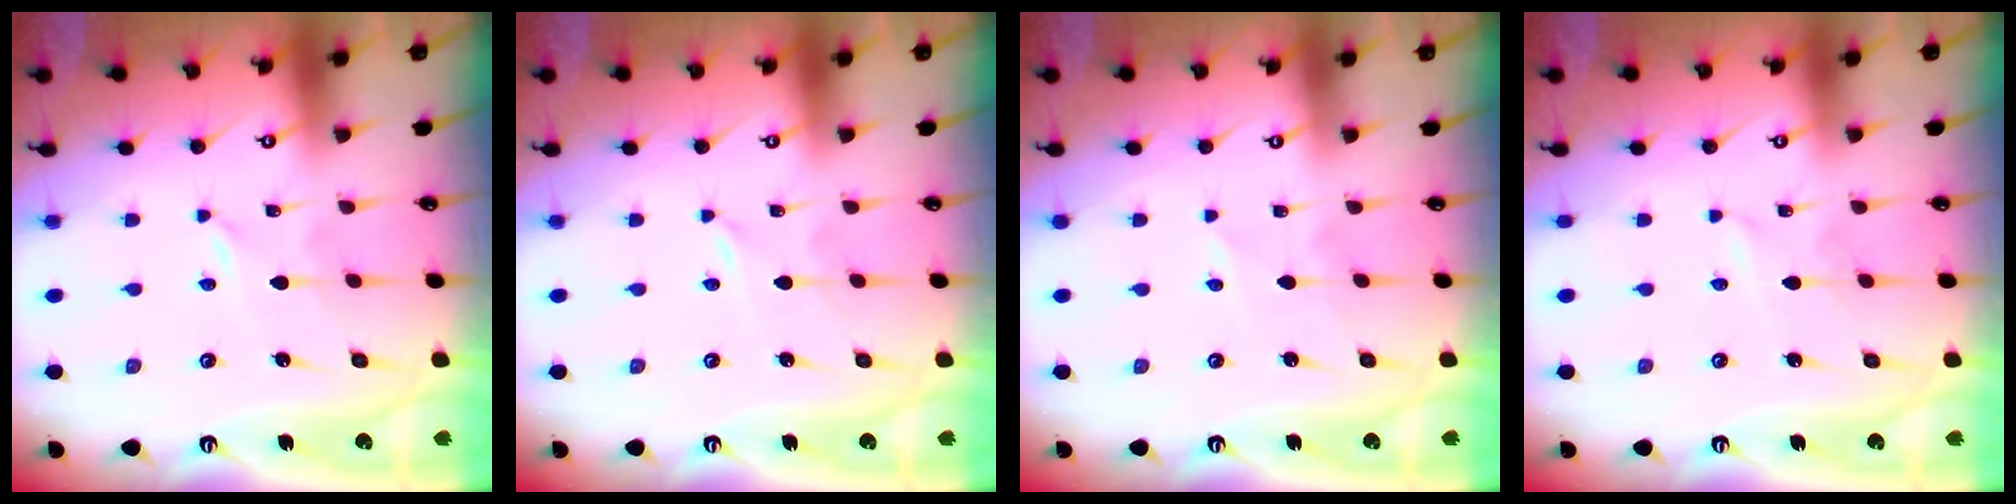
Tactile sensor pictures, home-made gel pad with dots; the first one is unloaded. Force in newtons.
{"total": 0.0}
{"total": 2.2, "press": 2.1, "slide": 0.3}
{"total": 0.7, "press": 0.7, "slide": 0.1}